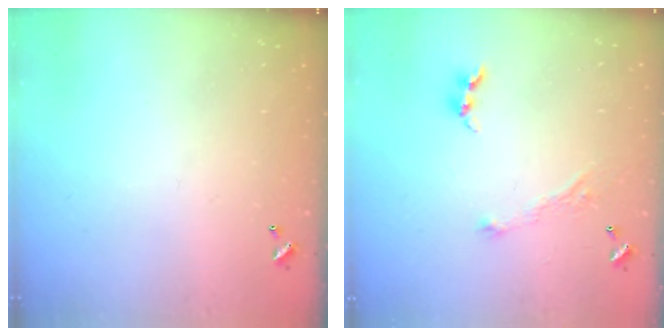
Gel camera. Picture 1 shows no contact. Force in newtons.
{"total": 2.9, "press": 2.8, "slide": 0.4}